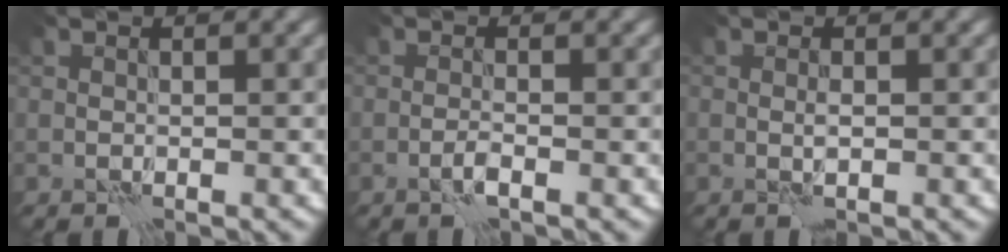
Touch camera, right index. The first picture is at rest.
{"total": 1.1, "force": [-0.6, 0.0, 0.9], "torque": [-0.018, 0.004, -0.016]}
{"total": 0.7, "force": [0.0, 0.0, 0.7], "torque": [-0.016, 0.000, -0.002]}